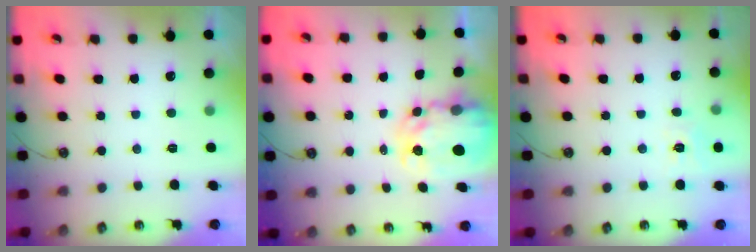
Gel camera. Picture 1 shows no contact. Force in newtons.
{"total": 7.7, "press": 7.6, "slide": 0.7}
{"total": 6.5, "press": 6.5, "slide": 0.7}